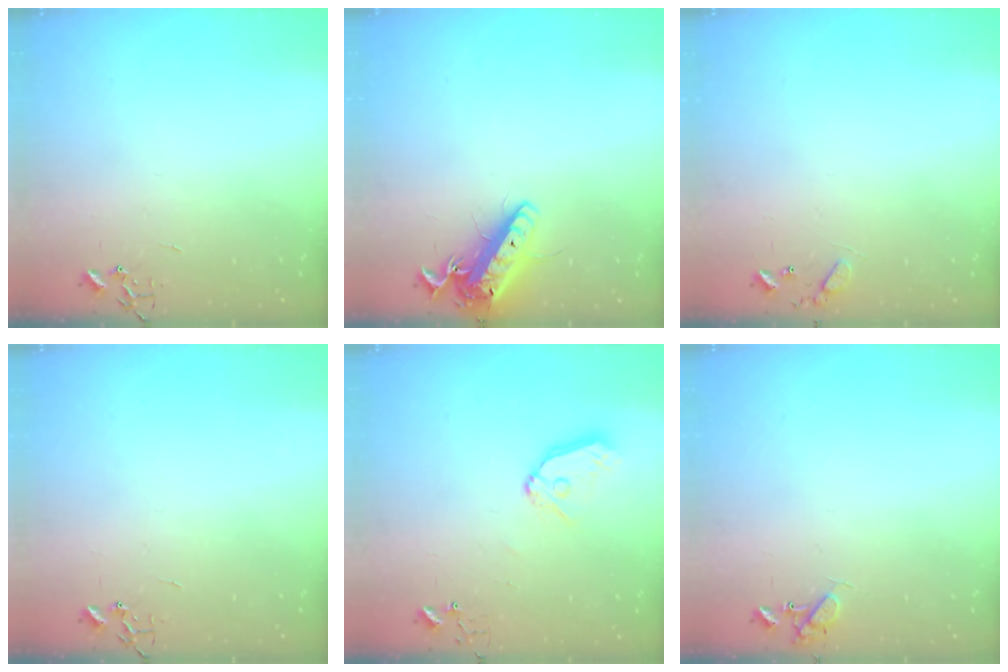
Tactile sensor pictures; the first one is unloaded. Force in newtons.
{"total": 14.0, "press": 13.8, "slide": 2.7}
{"total": 7.7, "press": 7.6, "slide": 0.5}
{"total": 0.0}
{"total": 9.9, "press": 9.8, "slide": 1.3}
{"total": 8.6, "press": 8.6, "slide": 0.7}